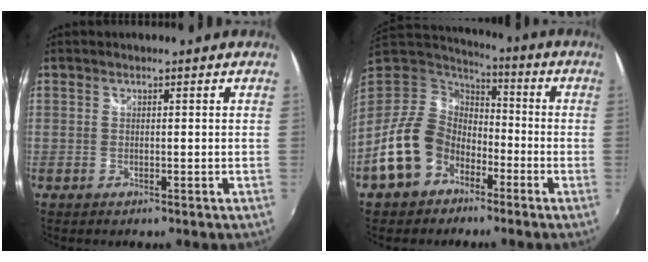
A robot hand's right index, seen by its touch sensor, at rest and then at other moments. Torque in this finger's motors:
{"motor_torque": [0.40, -0.33, -0.42, -0.21]}